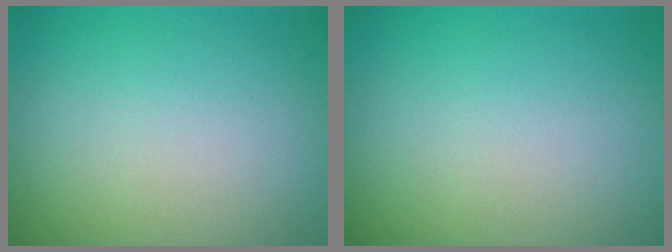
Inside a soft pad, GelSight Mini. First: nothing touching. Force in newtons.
{"total": 0.0}